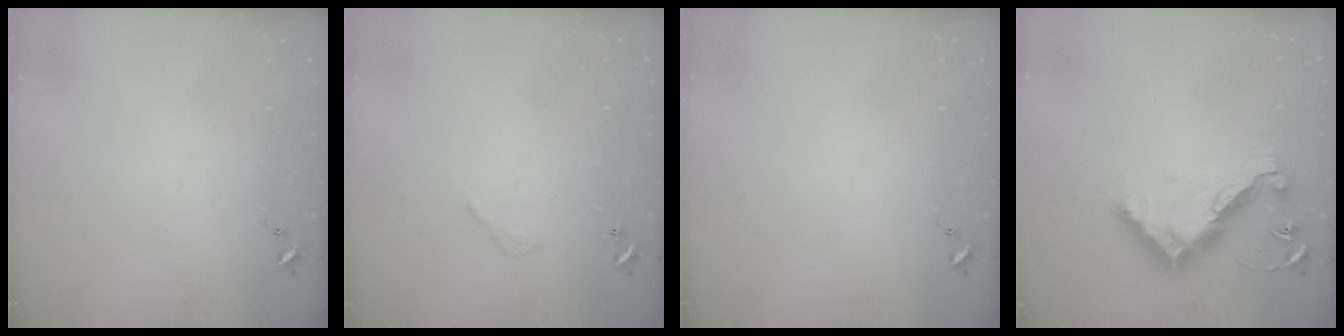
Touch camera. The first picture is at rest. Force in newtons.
{"total": 3.8, "press": 3.8, "slide": 0.2}
{"total": 0.0}
{"total": 12.8, "press": 12.8, "slide": 0.5}